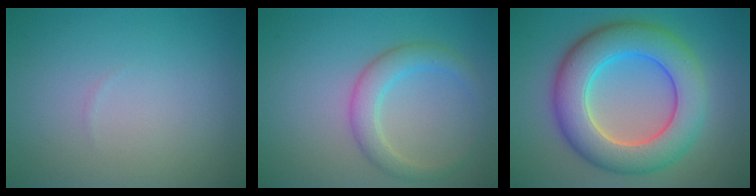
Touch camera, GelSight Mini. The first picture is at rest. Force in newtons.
{"total": 3.1, "press": 3.1, "slide": 0.3}
{"total": 9.3, "press": 9.3, "slide": 0.5}